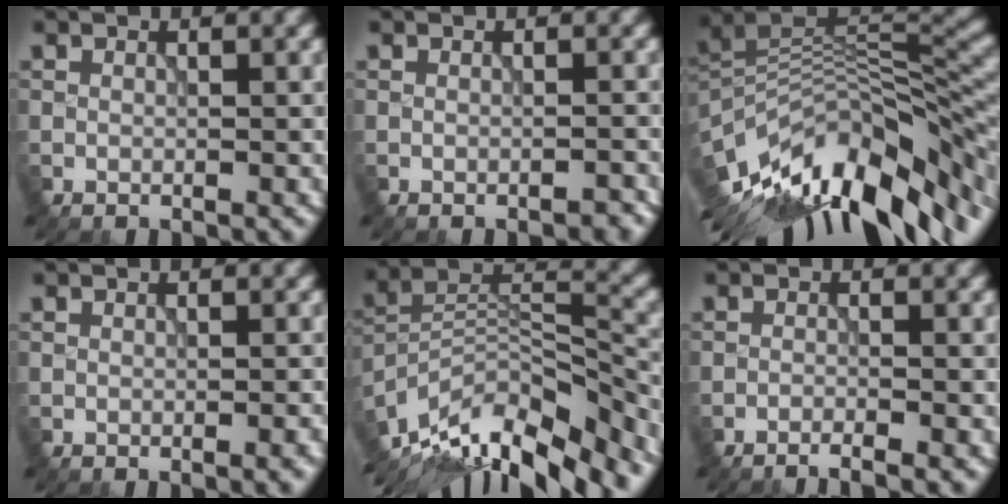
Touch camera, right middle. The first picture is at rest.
{"total": 1.0, "force": [-0.9, 0.2, 0.5], "torque": [-0.005, 0.002, -0.012]}
{"total": 15.0, "force": [-8.2, 5.4, 11.3], "torque": [-0.208, 0.004, -0.136]}
{"total": 1.1, "force": [-0.5, 0.2, 1.0], "torque": [-0.012, 0.000, -0.006]}
{"total": 14.0, "force": [-10.9, 4.6, 7.4], "torque": [-0.148, 0.015, -0.175]}
{"total": 2.1, "force": [-1.9, 0.0, 1.0], "torque": [-0.017, 0.002, -0.038]}